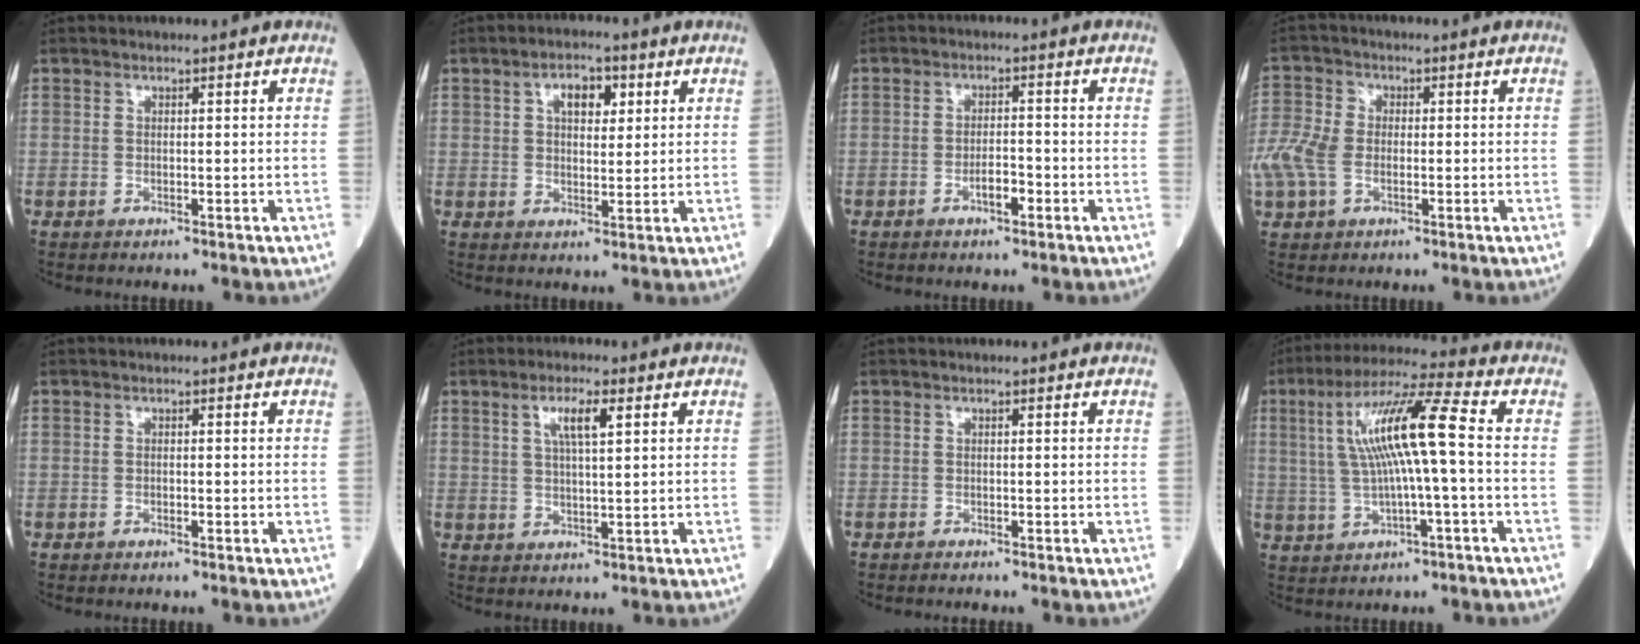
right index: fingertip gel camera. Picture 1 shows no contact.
{"total": 5.2, "force": [2.0, 2.6, 4.0], "torque": [-0.065, 0.012, 0.031]}
{"total": 3.0, "force": [-1.5, 0.9, 2.5], "torque": [-0.040, 0.001, -0.028]}
{"total": 9.8, "force": [-1.8, 6.5, 7.1], "torque": [-0.193, 0.011, -0.036]}
{"total": 0.6, "force": [-0.4, 0.1, 0.4], "torque": [-0.009, -0.002, -0.006]}
{"total": 4.7, "force": [1.9, 0.6, 4.2], "torque": [-0.080, 0.004, 0.036]}
{"total": 0.9, "force": [-0.9, 0.1, 0.3], "torque": [-0.006, -0.001, -0.013]}
{"total": 12.2, "force": [1.0, 0.4, 12.1], "torque": [-0.227, 0.025, 0.017]}